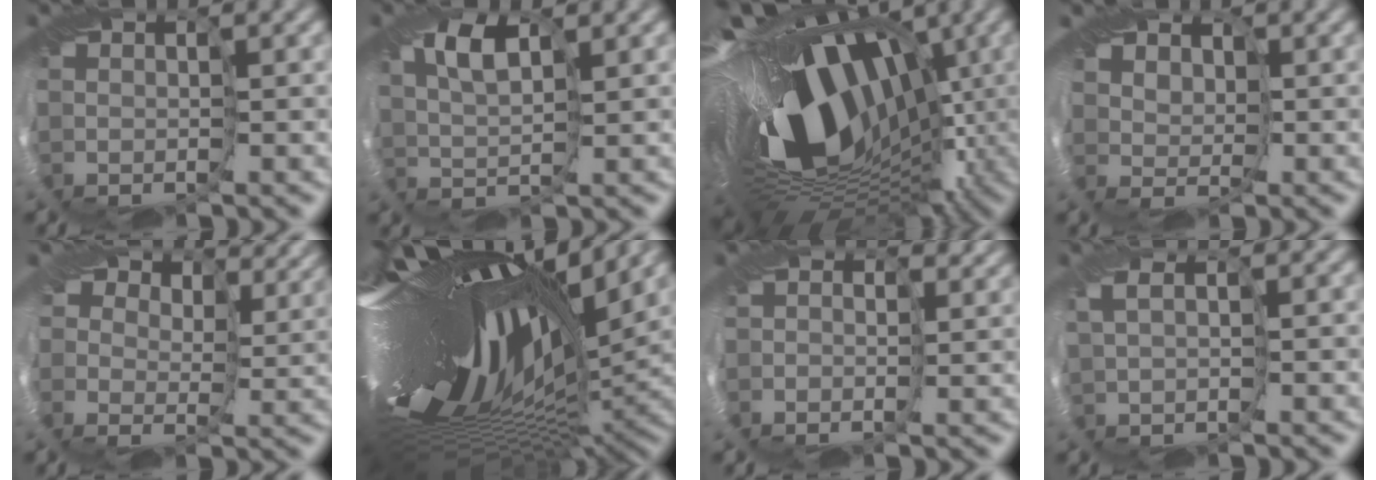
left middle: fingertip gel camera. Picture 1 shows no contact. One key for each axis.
{"total": 3.1, "fx": 1.0, "fy": 1.1, "fz": 2.7, "tx": -0.058, "ty": 0.006, "tz": 0.013}
{"total": 19.4, "fx": -0.1, "fy": 12.4, "fz": 15.0, "tx": -0.240, "ty": -0.043, "tz": -0.005}
{"total": 3.3, "fx": 1.5, "fy": 2.3, "fz": 1.8, "tx": -0.035, "ty": 0.004, "tz": 0.013}
{"total": 11.3, "fx": 7.2, "fy": 7.0, "fz": 5.2, "tx": -0.108, "ty": 0.023, "tz": 0.105}
{"total": 19.0, "fx": 3.2, "fy": 5.7, "fz": 17.8, "tx": -0.266, "ty": 0.001, "tz": 0.053}
{"total": 3.6, "fx": 1.6, "fy": 2.8, "fz": 1.6, "tx": -0.031, "ty": 0.010, "tz": 0.026}
{"total": 1.4, "fx": -0.2, "fy": 0.3, "fz": 1.3, "tx": -0.031, "ty": 0.004, "tz": -0.003}